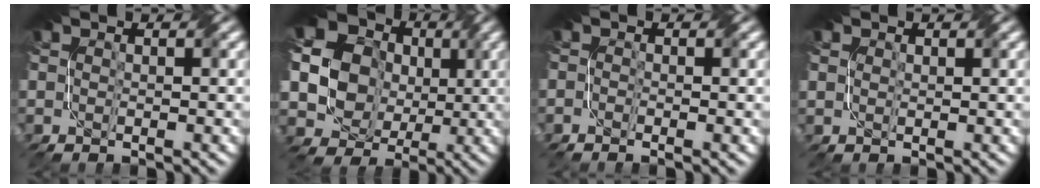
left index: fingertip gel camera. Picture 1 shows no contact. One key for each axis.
{"total": 18.3, "fx": 4.6, "fy": 16.6, "fz": 6.0, "tx": -0.159, "ty": 0.035, "tz": 0.064}
{"total": 1.2, "fx": -0.7, "fy": 0.4, "fz": 0.9, "tx": -0.014, "ty": -0.002, "tz": -0.013}
{"total": 1.4, "fx": 1.0, "fy": 0.9, "fz": -0.4, "tx": 0.014, "ty": 0.005, "tz": 0.018}